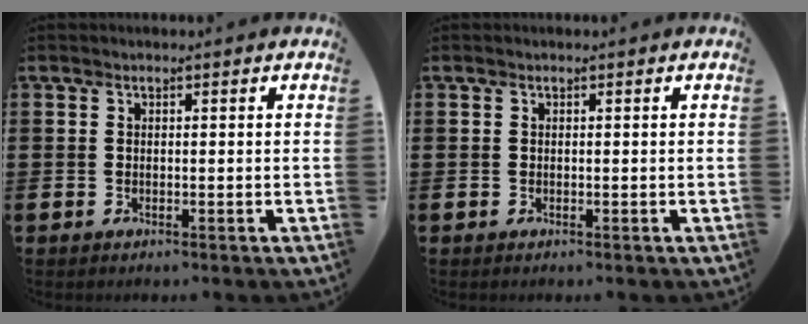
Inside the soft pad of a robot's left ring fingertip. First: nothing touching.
{"total": 0.0}